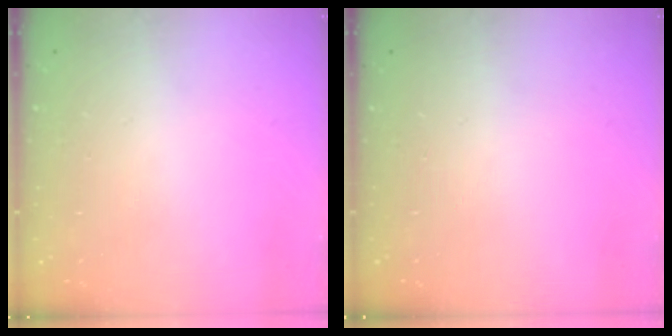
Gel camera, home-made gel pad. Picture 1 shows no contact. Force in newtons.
{"total": 0.0}